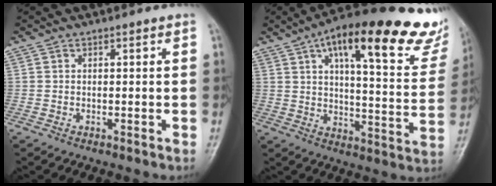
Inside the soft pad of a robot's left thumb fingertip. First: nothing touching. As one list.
[{"total": 28.5, "force": [17.1, 8.5, 21.1], "torque": [-0.267, -0.036, 0.228]}]